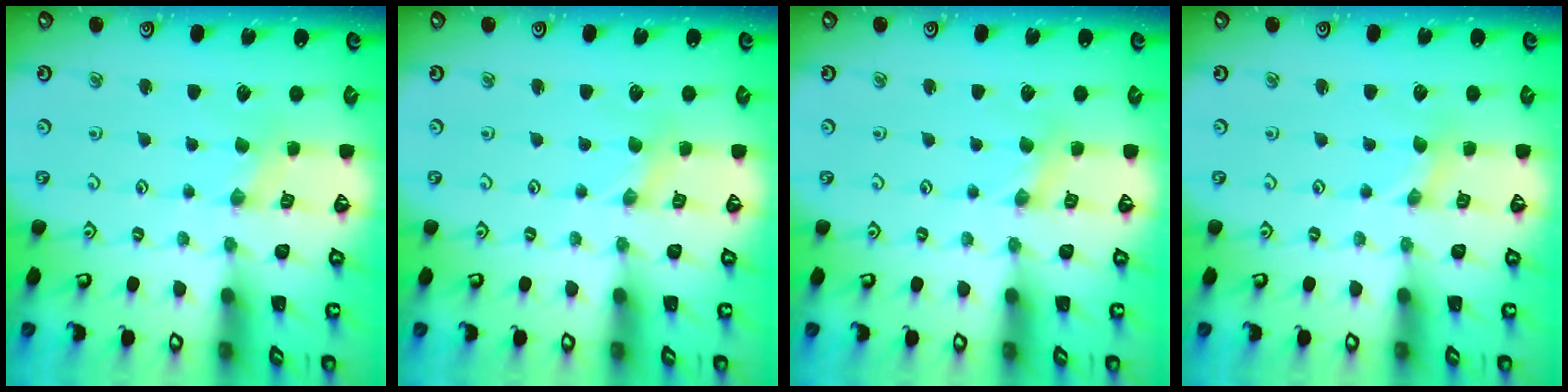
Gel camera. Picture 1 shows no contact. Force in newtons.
{"total": 0.0}
{"total": 2.3, "press": 2.3, "slide": 0.3}
{"total": 0.0}